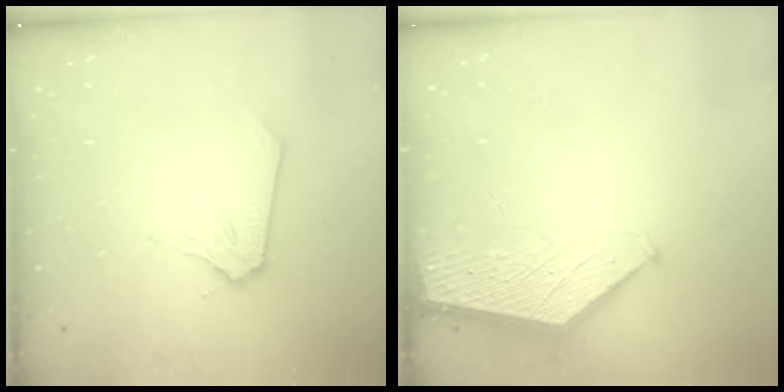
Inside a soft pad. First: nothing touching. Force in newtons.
{"total": 1.8, "press": 1.8, "slide": 0.2}